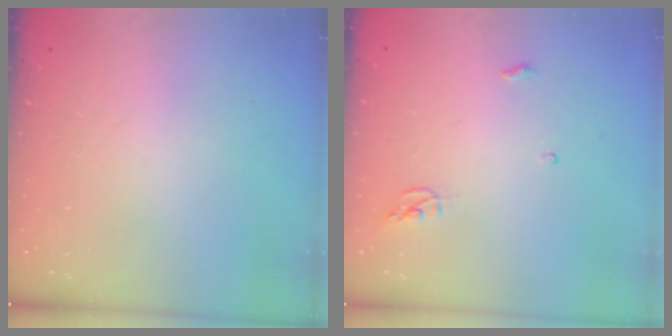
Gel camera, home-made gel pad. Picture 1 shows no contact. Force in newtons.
{"total": 3.8, "press": 3.8, "slide": 0.3}